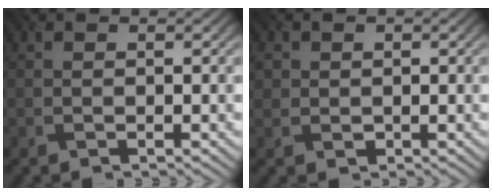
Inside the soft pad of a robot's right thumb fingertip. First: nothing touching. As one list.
[{"total": 2.4, "force": [0.4, 2.3, 0.5], "torque": [-0.018, 0.000, 0.010]}]